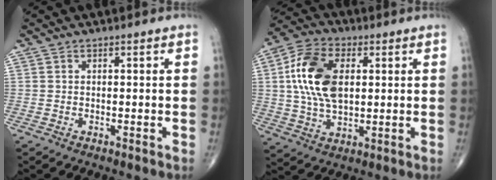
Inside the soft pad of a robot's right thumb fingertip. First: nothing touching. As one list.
[{"total": 14.5, "force": [2.4, 8.6, 11.4], "torque": [-0.216, 0.007, 0.042]}]